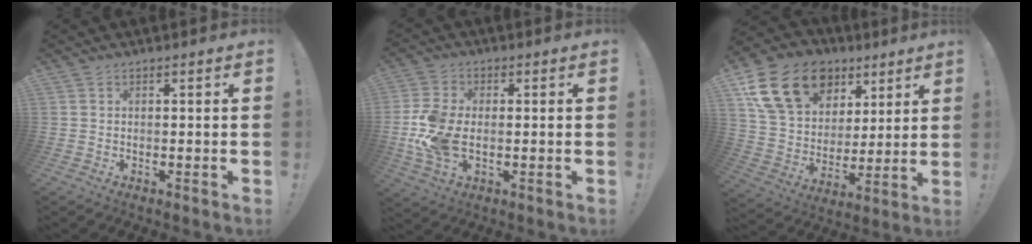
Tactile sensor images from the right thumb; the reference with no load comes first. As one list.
[{"total": 11.7, "force": [-1.3, 7.4, 9.0], "torque": [-0.177, -0.008, -0.020]}, {"total": 21.5, "force": [11.1, 15.2, 10.5], "torque": [-0.184, -0.041, 0.229]}]